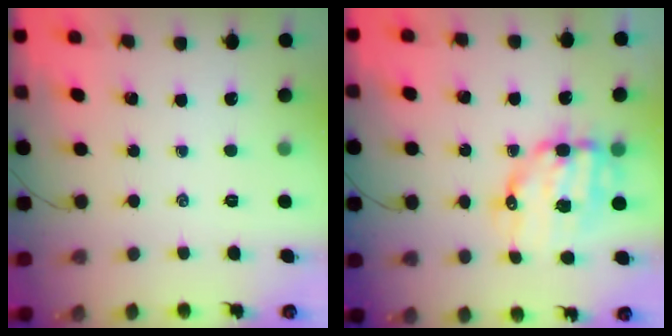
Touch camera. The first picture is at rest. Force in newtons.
{"total": 10.6, "press": 10.4, "slide": 2.2}